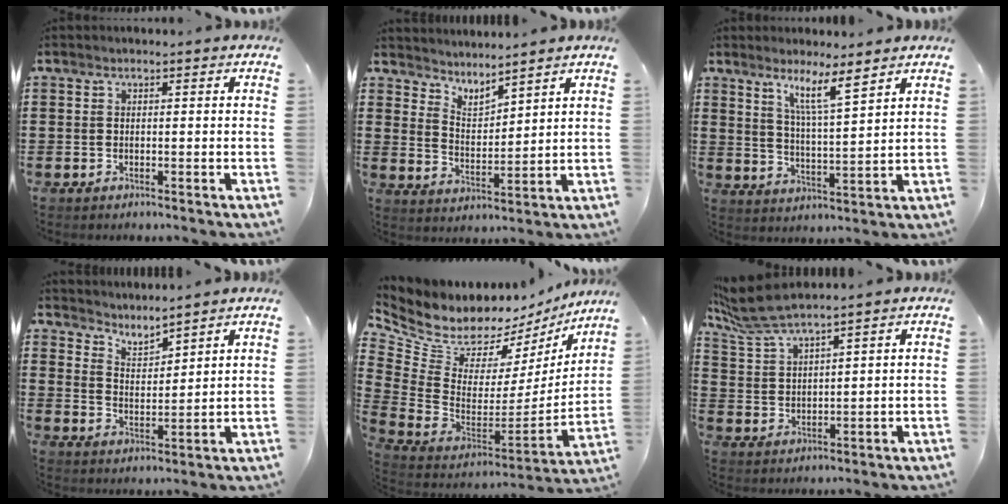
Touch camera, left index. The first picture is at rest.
{"total": 3.4, "force": [3.4, -0.1, -0.3], "torque": [-0.012, -0.022, 0.058]}
{"total": 7.1, "force": [5.2, 0.6, 4.8], "torque": [-0.093, -0.021, 0.086]}
{"total": 3.2, "force": [3.2, -0.2, -0.1], "torque": [-0.013, -0.018, 0.054]}
{"total": 9.1, "force": [8.0, 3.5, 2.6], "torque": [-0.109, -0.079, 0.142]}
{"total": 6.3, "force": [5.4, 0.8, 3.1], "torque": [-0.086, -0.019, 0.095]}